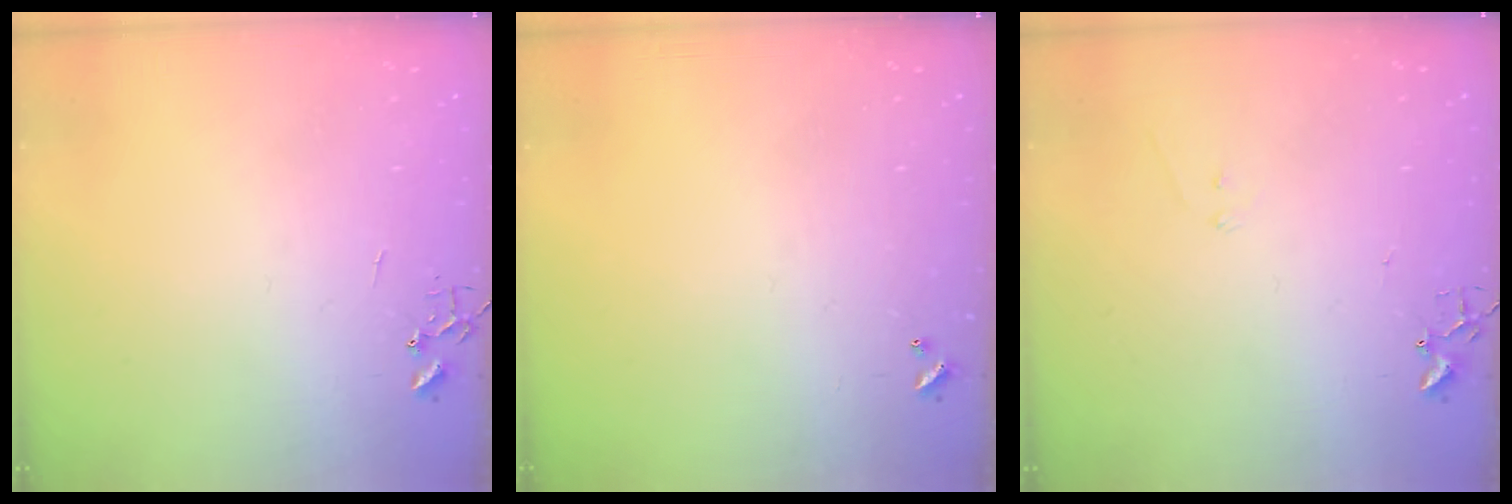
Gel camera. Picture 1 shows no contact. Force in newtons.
{"total": 0.0}
{"total": 6.1, "press": 6.1, "slide": 0.5}